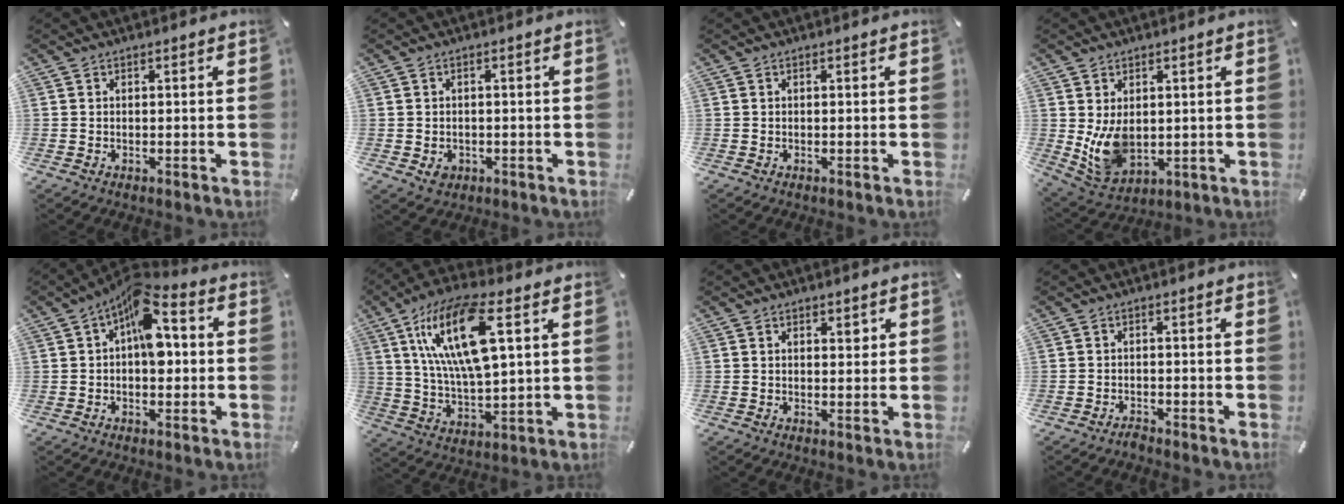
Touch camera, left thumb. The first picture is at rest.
{"total": 2.7, "force": [-0.9, 2.3, 1.2], "torque": [-0.013, 0.000, -0.017]}
{"total": 0.0}
{"total": 9.1, "force": [1.0, 6.7, 6.1], "torque": [-0.123, -0.013, 0.020]}
{"total": 10.8, "force": [2.5, 6.0, 8.7], "torque": [-0.114, -0.019, 0.042]}
{"total": 19.0, "force": [7.5, 7.2, 16.0], "torque": [-0.338, -0.012, 0.119]}
{"total": 1.8, "force": [0.8, 1.2, 1.0], "torque": [-0.005, -0.004, 0.010]}
{"total": 1.7, "force": [-1.6, 0.2, 0.2], "torque": [-0.007, 0.005, -0.033]}